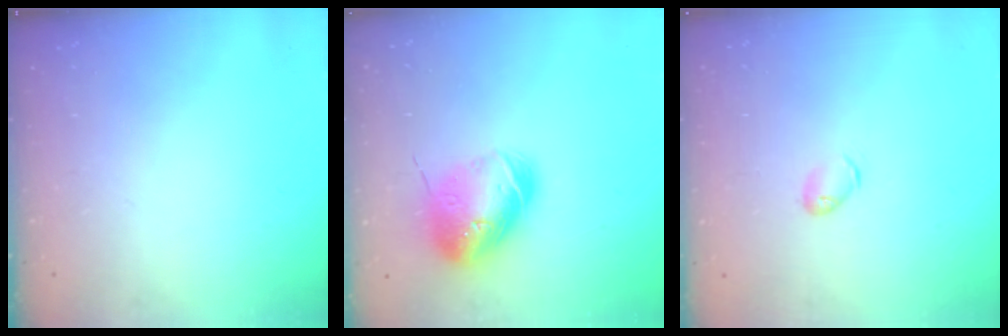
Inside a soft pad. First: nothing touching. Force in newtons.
{"total": 19.7, "press": 19.5, "slide": 2.9}
{"total": 4.6, "press": 4.5, "slide": 1.1}